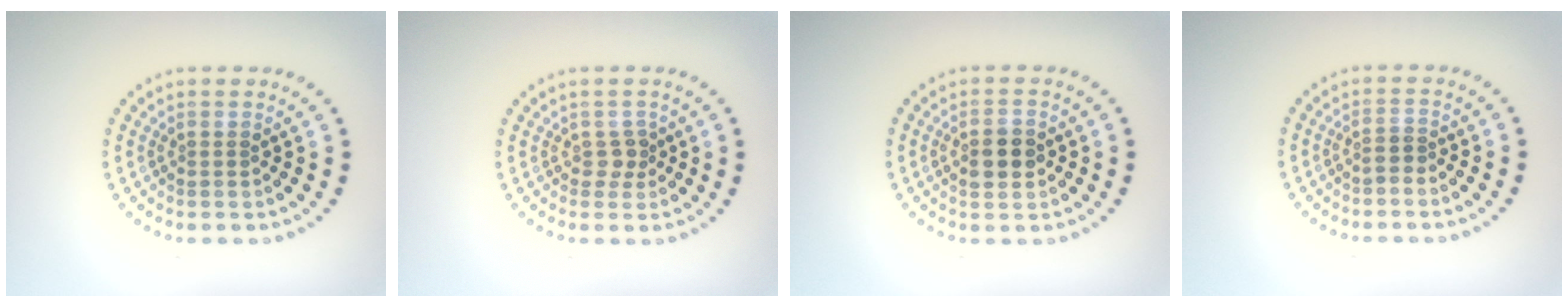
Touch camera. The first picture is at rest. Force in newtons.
{"total": 1.3, "press": 1.0, "slide": 0.8}
{"total": 2.9, "press": 2.9, "slide": 0.2}
{"total": 0.9, "press": 0.7, "slide": 0.6}